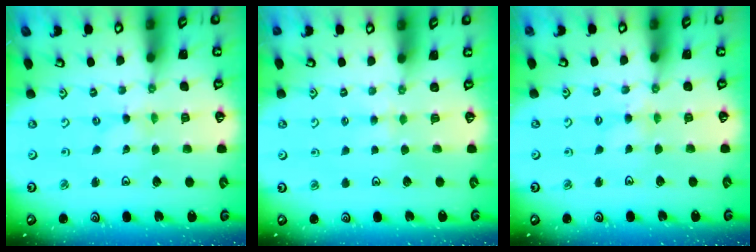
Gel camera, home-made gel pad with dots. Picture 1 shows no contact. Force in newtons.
{"total": 2.6, "press": 2.5, "slide": 0.5}
{"total": 2.4, "press": 2.4, "slide": 0.4}